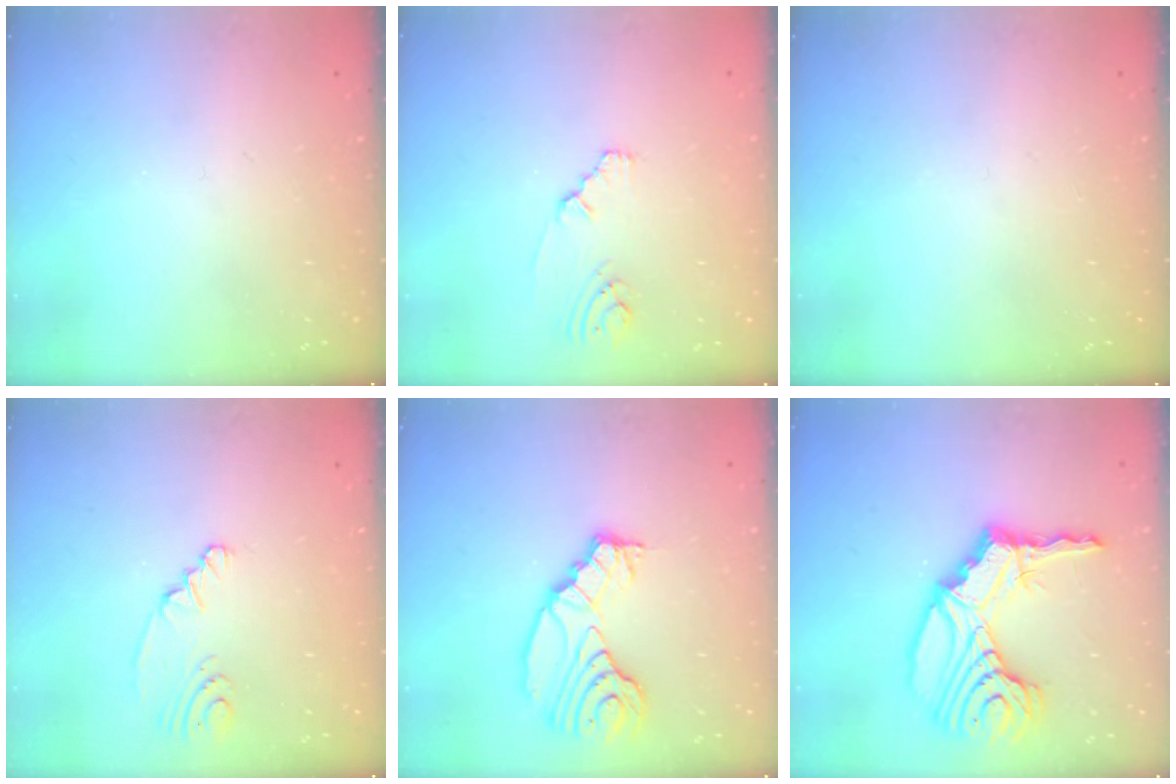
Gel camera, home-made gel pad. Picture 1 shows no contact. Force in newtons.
{"total": 3.1, "press": 3.1, "slide": 0.5}
{"total": 0.0}
{"total": 2.9, "press": 2.7, "slide": 0.9}
{"total": 11.7, "press": 11.7, "slide": 1.1}
{"total": 22.9, "press": 22.6, "slide": 3.7}